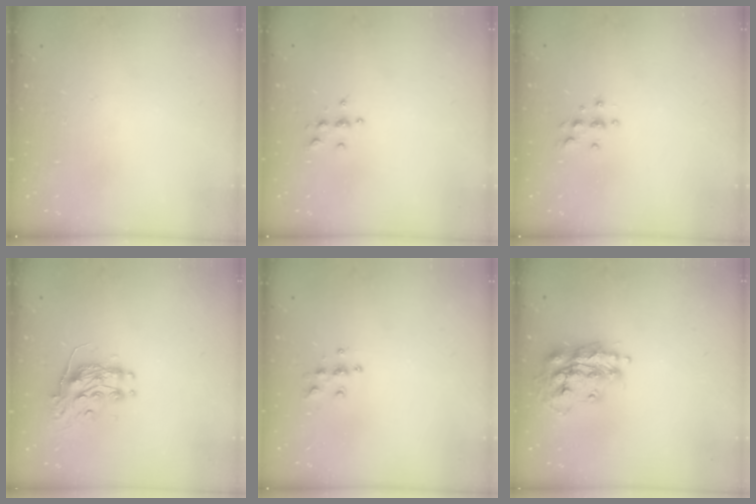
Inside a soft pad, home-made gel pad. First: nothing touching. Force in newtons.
{"total": 4.0, "press": 3.9, "slide": 0.6}
{"total": 4.2, "press": 4.2, "slide": 0.5}
{"total": 10.0, "press": 10.0, "slide": 0.0}
{"total": 6.9, "press": 6.9, "slide": 0.4}
{"total": 16.2, "press": 16.2, "slide": 1.4}